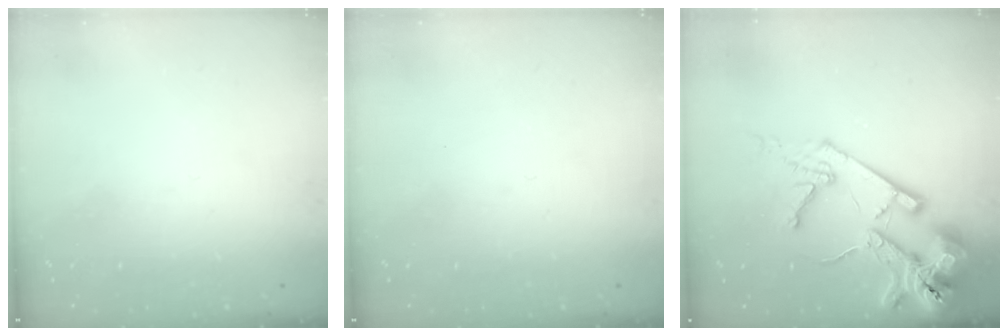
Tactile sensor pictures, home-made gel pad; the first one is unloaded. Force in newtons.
{"total": 0.0}
{"total": 19.2, "press": 19.1, "slide": 2.3}